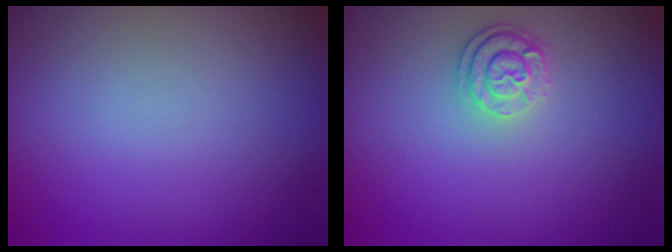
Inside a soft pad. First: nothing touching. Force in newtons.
{"total": 2.3, "press": 1.8, "slide": 1.4}